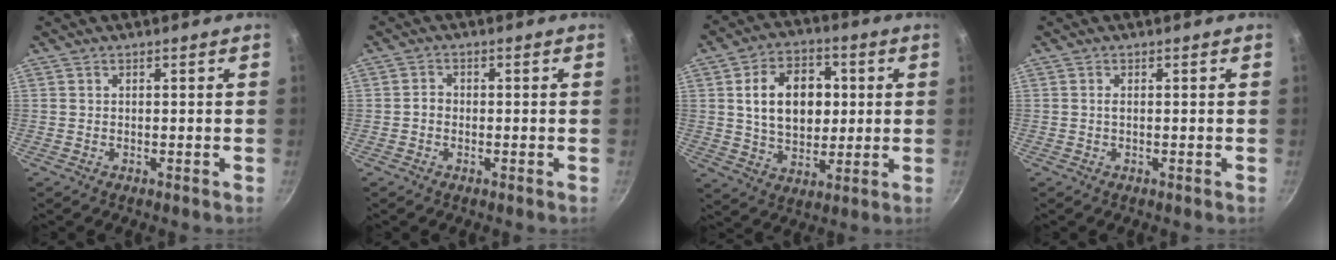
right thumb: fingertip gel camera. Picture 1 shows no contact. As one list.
[{"total": 1.7, "force": [-0.4, 1.4, 0.9], "torque": [-0.011, 0.010, -0.010]}, {"total": 14.6, "force": [2.3, 10.3, 10.1], "torque": [-0.129, 0.004, 0.037]}, {"total": 0.7, "force": [0.0, 0.2, 0.6], "torque": [-0.014, 0.002, -0.001]}]